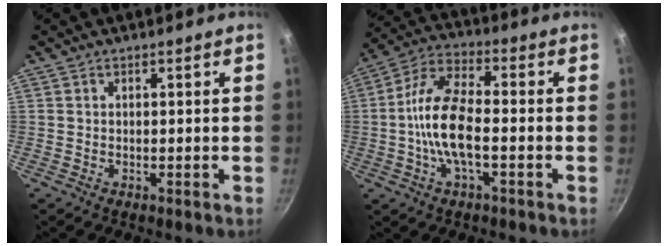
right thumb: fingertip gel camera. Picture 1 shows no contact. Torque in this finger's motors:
{"motor_torque": [1.22, 1.10, 2.05, -0.42, 0.62]}